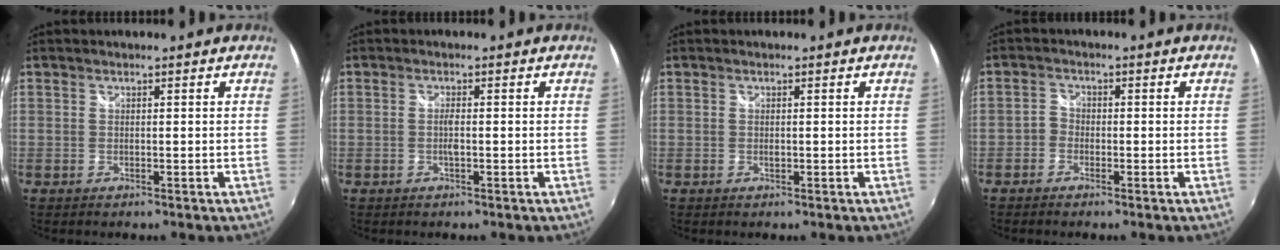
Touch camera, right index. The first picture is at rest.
{"total": 1.7, "force": [-0.3, 0.3, 1.7], "torque": [-0.034, -0.002, -0.005]}
{"total": 0.6, "force": [-0.1, 0.3, 0.5], "torque": [-0.010, -0.001, -0.001]}
{"total": 2.0, "force": [-1.3, 1.5, 0.5], "torque": [-0.010, 0.003, -0.030]}